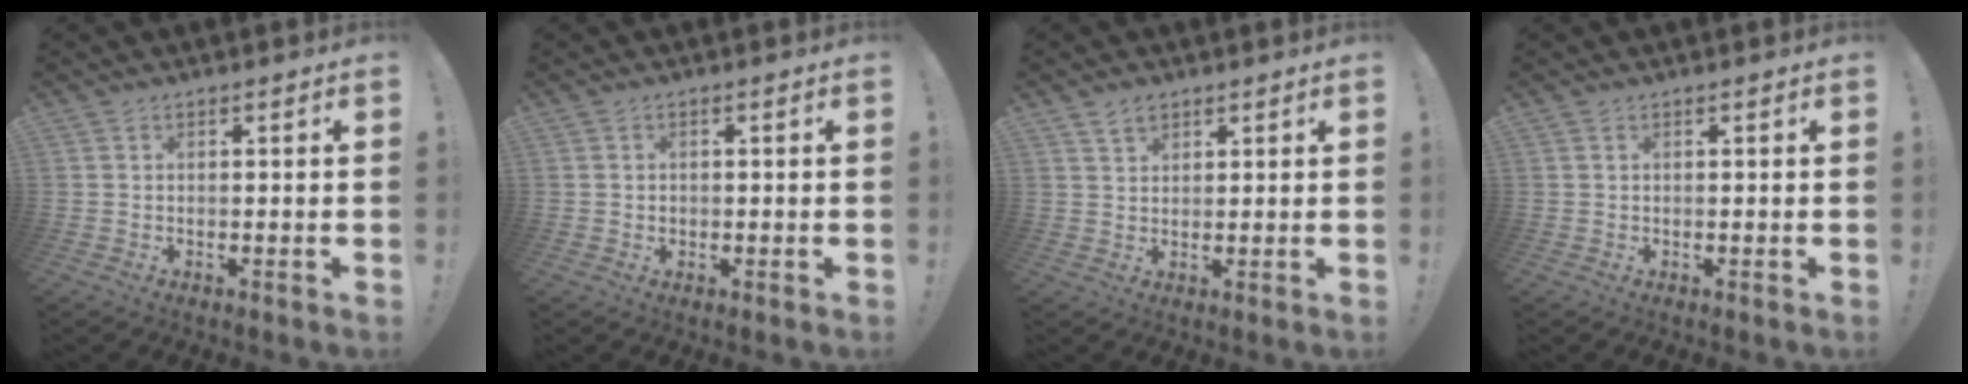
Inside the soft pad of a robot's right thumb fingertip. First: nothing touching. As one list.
[{"total": 0.9, "force": [0.0, 0.8, 0.3], "torque": [-0.002, 0.000, 0.000]}, {"total": 3.4, "force": [2.5, 1.9, 1.3], "torque": [-0.019, -0.008, 0.045]}, {"total": 0.0}]